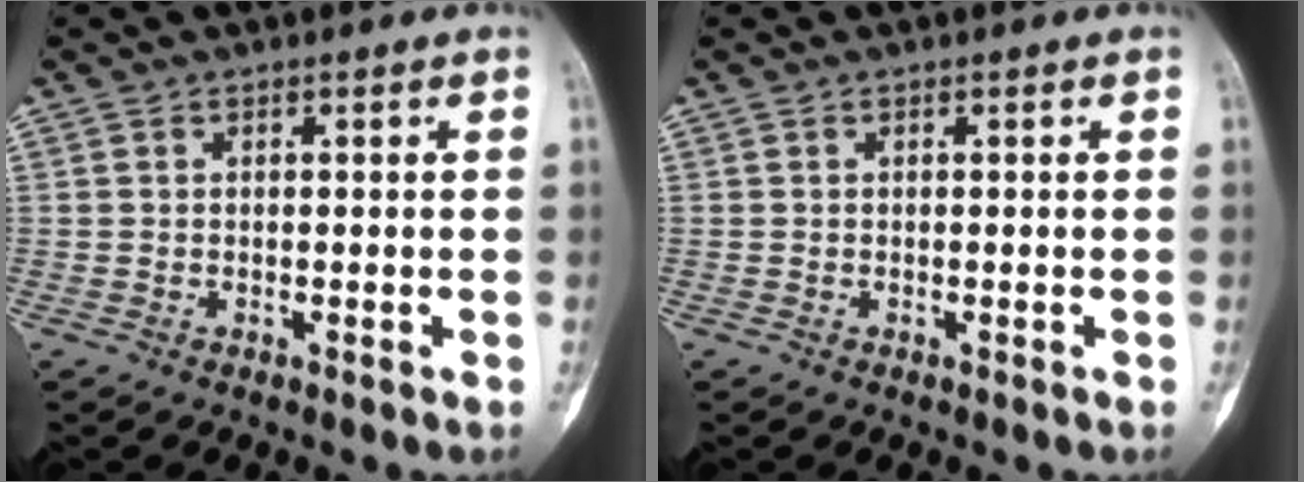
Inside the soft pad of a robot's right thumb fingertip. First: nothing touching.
{"total": 0.0}